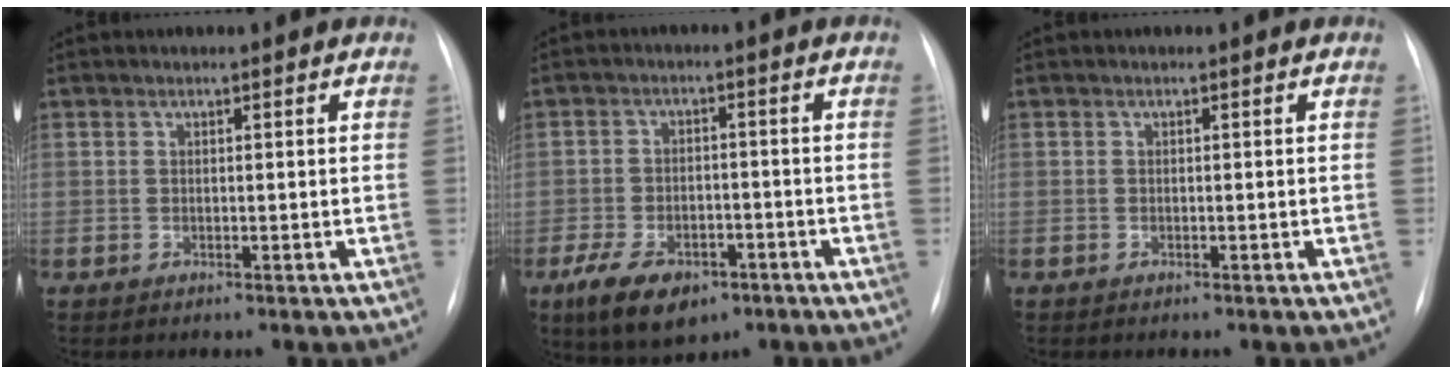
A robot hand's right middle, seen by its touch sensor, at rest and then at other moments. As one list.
[{"total": 9.8, "force": [-5.8, 5.2, 5.9], "torque": [-0.105, -0.004, -0.089]}, {"total": 0.8, "force": [-0.7, 0.3, 0.4], "torque": [-0.006, -0.001, -0.005]}]